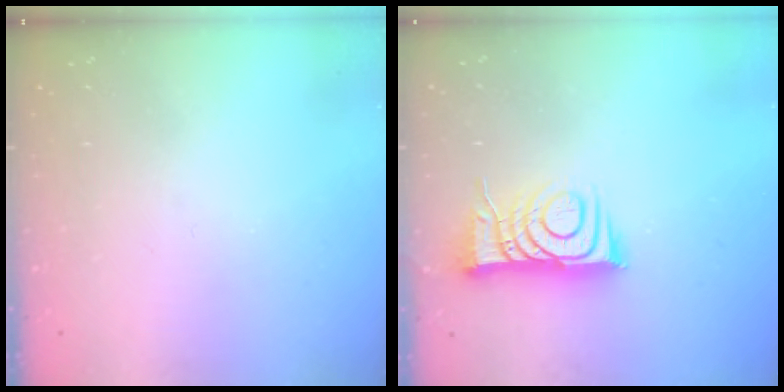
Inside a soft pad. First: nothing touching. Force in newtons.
{"total": 9.5, "press": 9.5, "slide": 1.2}